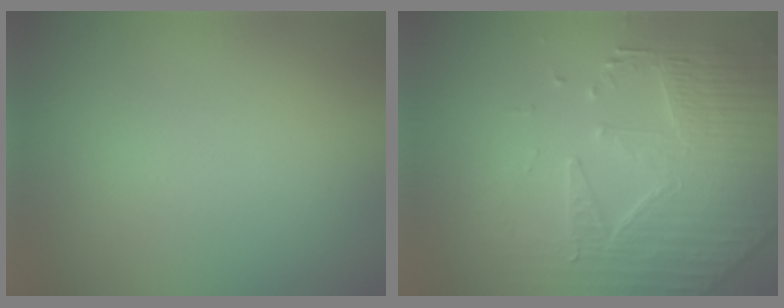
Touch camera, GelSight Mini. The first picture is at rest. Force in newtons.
{"total": 5.9, "press": 5.2, "slide": 2.8}